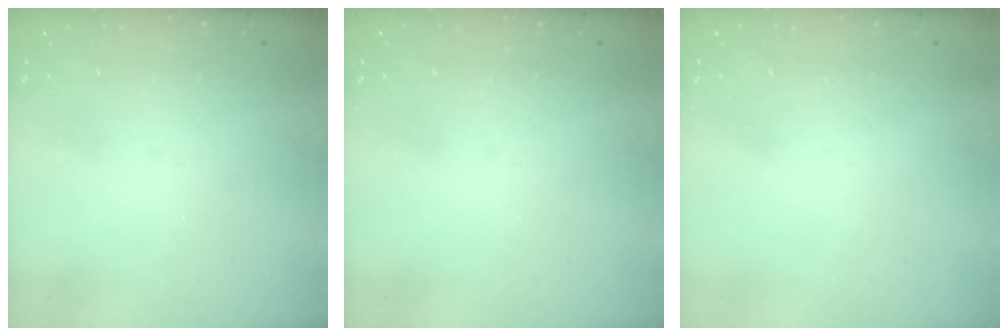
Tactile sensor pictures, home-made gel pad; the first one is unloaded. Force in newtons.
{"total": 0.0}
{"total": 1.6, "press": 1.6, "slide": 0.1}